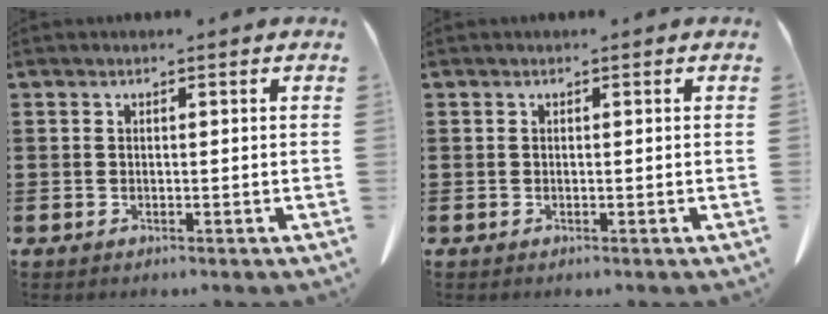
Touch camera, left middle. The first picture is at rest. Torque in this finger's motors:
{"motor_torque": [-0.35, -0.36, 0.00, -0.01]}